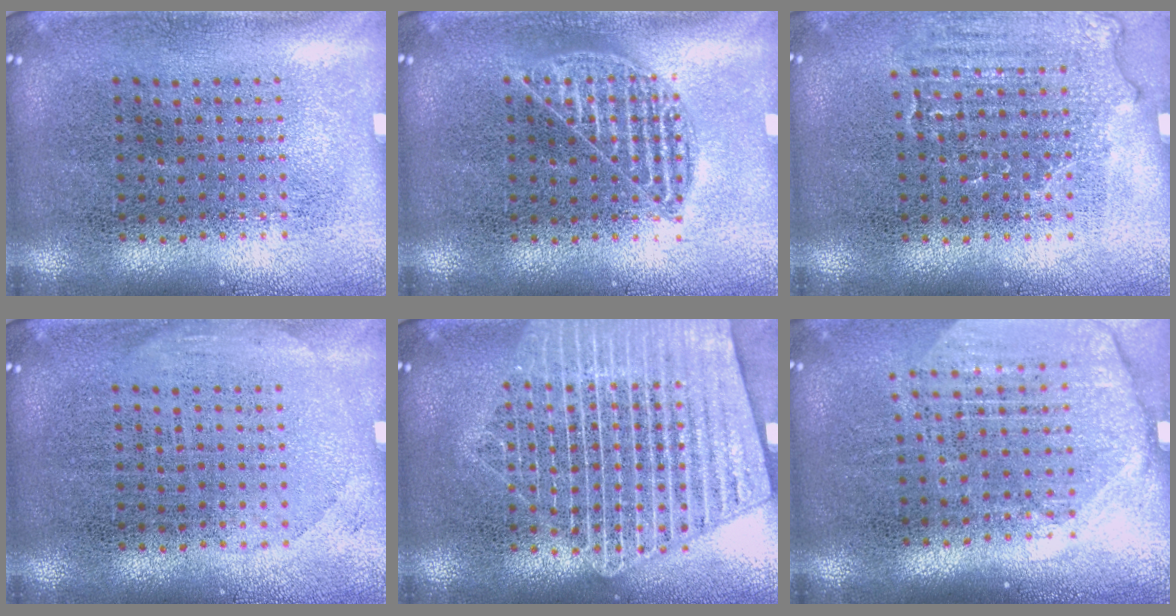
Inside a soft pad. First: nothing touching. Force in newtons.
{"total": 1.5, "press": 1.5, "slide": 0.3}
{"total": 1.2, "press": 1.1, "slide": 0.5}
{"total": 0.7, "press": 0.6, "slide": 0.1}
{"total": 3.7, "press": 3.6, "slide": 0.5}
{"total": 2.0, "press": 1.8, "slide": 1.0}